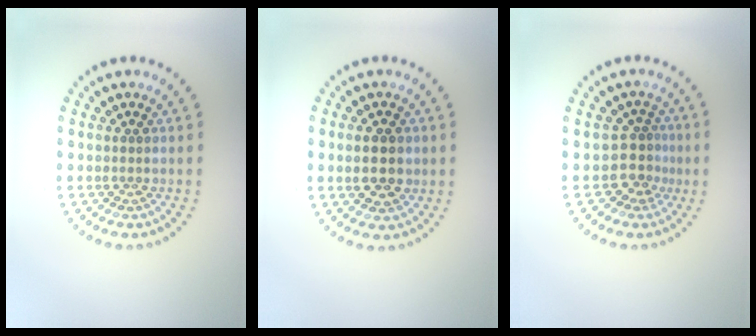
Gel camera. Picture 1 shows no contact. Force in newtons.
{"total": 2.9, "press": 2.9, "slide": 0.1}
{"total": 2.5, "press": 1.8, "slide": 1.8}